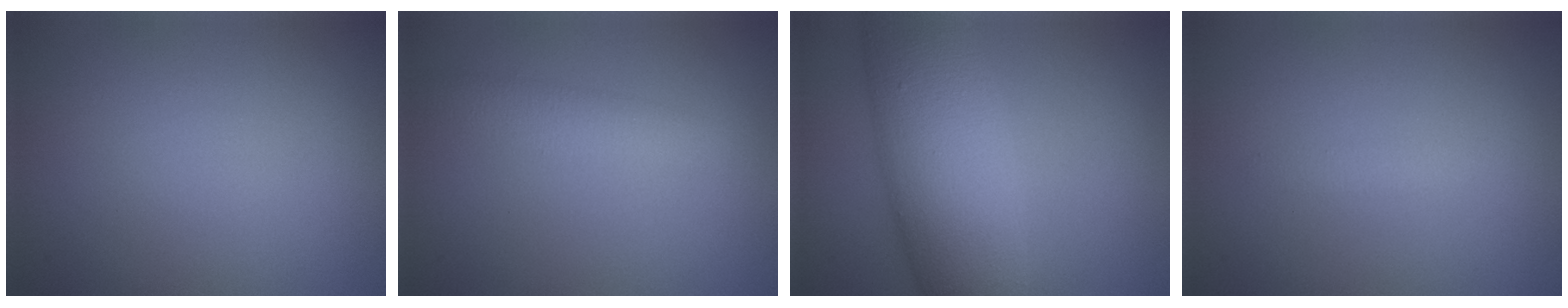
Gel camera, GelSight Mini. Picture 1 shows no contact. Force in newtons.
{"total": 2.5, "press": 2.5, "slide": 0.1}
{"total": 10.7, "press": 10.7, "slide": 0.4}
{"total": 0.9, "press": 0.9, "slide": 0.0}